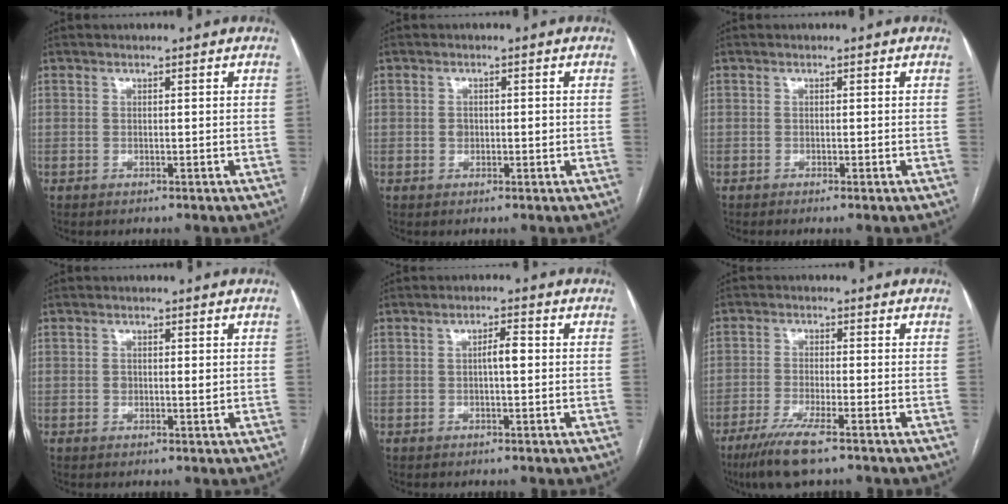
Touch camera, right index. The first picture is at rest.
{"total": 1.8, "force": [-0.1, 1.3, 1.3], "torque": [-0.021, 0.004, 0.001]}
{"total": 0.5, "force": [-0.3, -0.1, 0.4], "torque": [-0.008, 0.000, -0.006]}
{"total": 2.1, "force": [0.1, 1.1, 1.7], "torque": [-0.028, -0.001, 0.002]}
{"total": 2.6, "force": [0.0, 0.5, 2.5], "torque": [-0.042, 0.004, -0.001]}
{"total": 7.5, "force": [-5.1, 0.4, 5.5], "torque": [-0.103, -0.019, -0.089]}